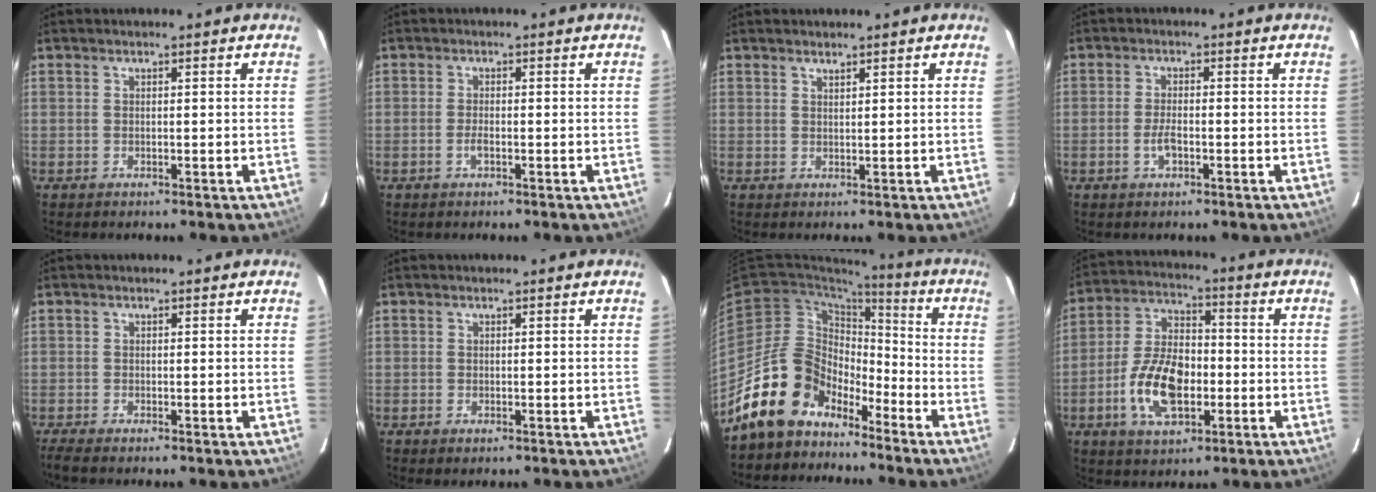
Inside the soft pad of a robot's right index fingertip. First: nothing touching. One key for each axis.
{"total": 1.9, "fx": -0.8, "fy": 0.7, "fz": 1.5, "tx": -0.035, "ty": 0.000, "tz": -0.016}
{"total": 1.0, "fx": 1.0, "fy": 0.1, "fz": 0.4, "tx": -0.006, "ty": 0.001, "tz": 0.017}
{"total": 3.2, "fx": -1.3, "fy": 1.3, "fz": 2.6, "tx": -0.057, "ty": -0.001, "tz": -0.024}
{"total": 2.1, "fx": -1.8, "fy": 0.0, "fz": 1.2, "tx": -0.031, "ty": -0.009, "tz": -0.033}
{"total": 1.0, "fx": -0.6, "fy": 0.6, "fz": 0.6, "tx": -0.011, "ty": -0.004, "tz": -0.010}
{"total": 14.1, "fx": -10.9, "fy": 8.2, "fz": 3.8, "tx": -0.080, "ty": 0.033, "tz": -0.195}
{"total": 13.5, "fx": -4.0, "fy": 7.3, "fz": 10.6, "tx": -0.216, "ty": 0.009, "tz": -0.068}